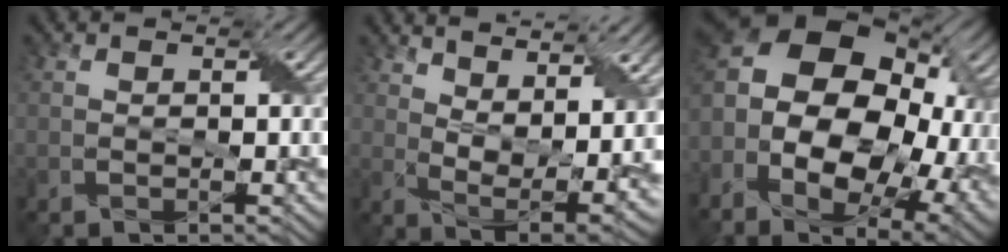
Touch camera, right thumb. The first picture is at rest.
{"total": 12.3, "force": [6.8, 4.5, 9.2], "torque": [-0.172, 0.009, 0.110]}
{"total": 20.1, "force": [-0.6, 13.7, 14.7], "torque": [-0.308, -0.010, 0.020]}